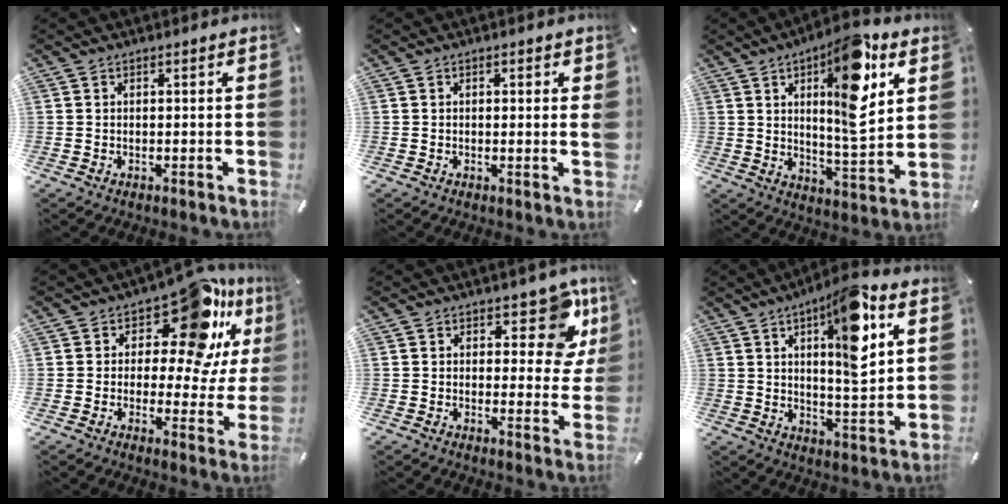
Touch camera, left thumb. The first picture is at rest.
{"total": 1.7, "force": [0.2, 0.3, 1.7], "torque": [-0.024, -0.003, 0.000]}
{"total": 17.4, "force": [7.5, 5.4, 14.8], "torque": [-0.214, -0.039, 0.114]}
{"total": 17.6, "force": [10.1, 8.2, 12.0], "torque": [-0.162, -0.077, 0.165]}
{"total": 10.8, "force": [6.1, 5.6, 6.9], "torque": [-0.059, -0.043, 0.099]}
{"total": 14.7, "force": [6.3, 4.1, 12.6], "torque": [-0.179, -0.032, 0.095]}